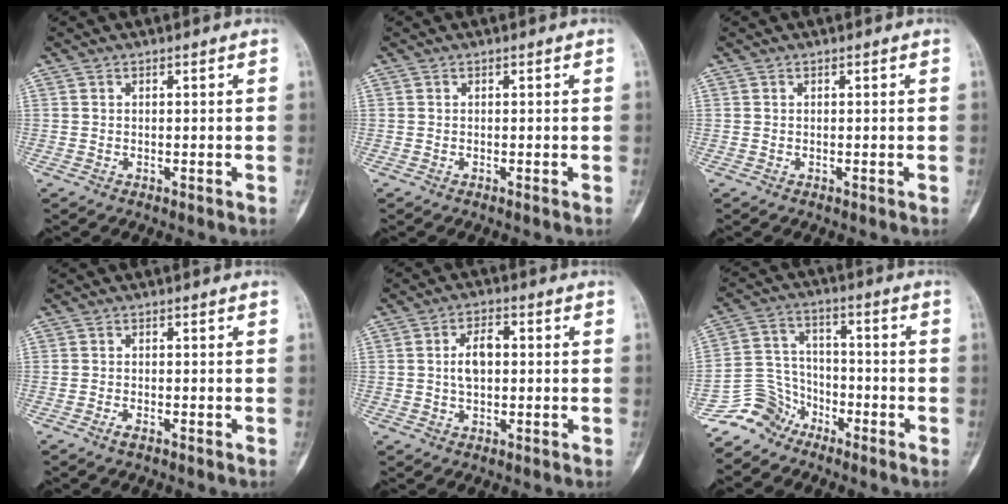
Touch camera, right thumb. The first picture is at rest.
{"total": 0.0}
{"total": 0.0}
{"total": 1.3, "force": [-0.9, 0.4, 0.9], "torque": [-0.022, 0.003, -0.017]}
{"total": 5.4, "force": [0.4, 3.0, 4.5], "torque": [-0.071, 0.007, 0.002]}
{"total": 8.1, "force": [-6.3, 5.0, 0.8], "torque": [0.001, 0.054, -0.135]}